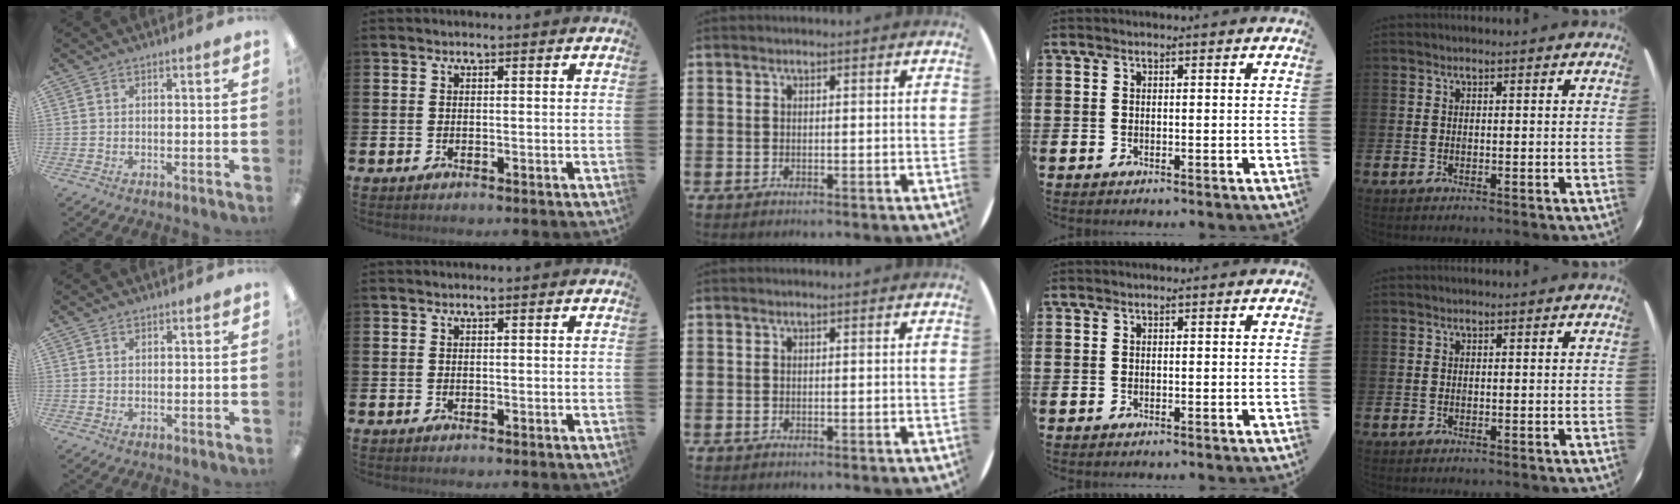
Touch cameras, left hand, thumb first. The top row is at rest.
{"thumb": {"total": 0.7, "force": [0.6, 0.4, 0.1], "torque": [-0.002, 0.001, 0.011]}}